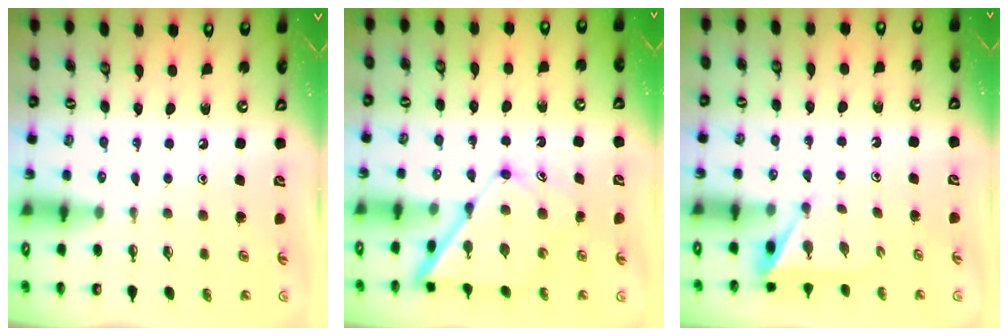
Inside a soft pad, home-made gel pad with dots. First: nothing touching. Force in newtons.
{"total": 11.0, "press": 10.9, "slide": 1.0}
{"total": 5.1, "press": 5.1, "slide": 0.3}